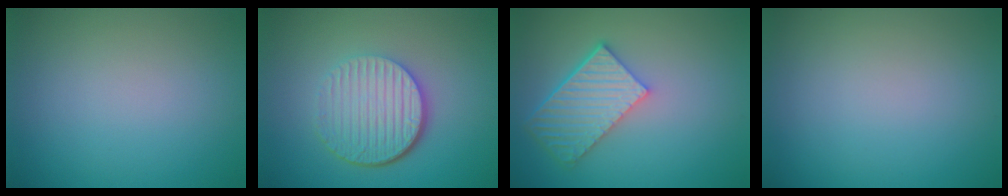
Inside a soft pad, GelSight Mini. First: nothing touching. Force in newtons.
{"total": 6.1, "press": 4.2, "slide": 4.4}
{"total": 5.8, "press": 4.5, "slide": 3.6}
{"total": 0.0}